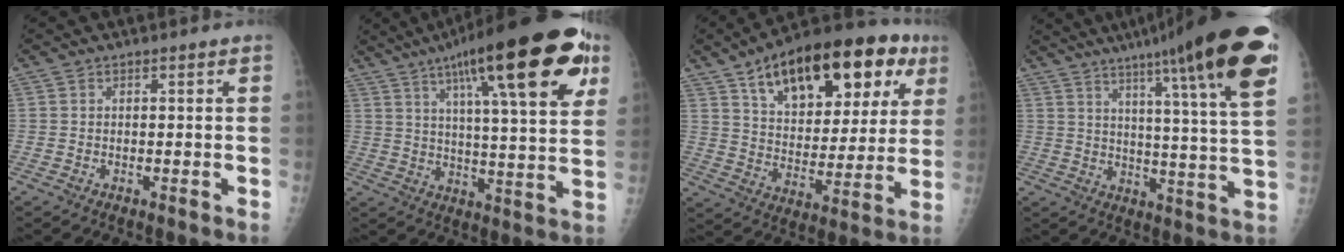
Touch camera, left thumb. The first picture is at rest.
{"total": 27.3, "force": [13.3, 6.6, 22.9], "torque": [-0.327, -0.012, 0.195]}
{"total": 27.1, "force": [13.4, 13.2, 19.4], "torque": [-0.253, -0.002, 0.205]}
{"total": 25.2, "force": [15.2, 1.9, 20.0], "torque": [-0.276, -0.049, 0.205]}